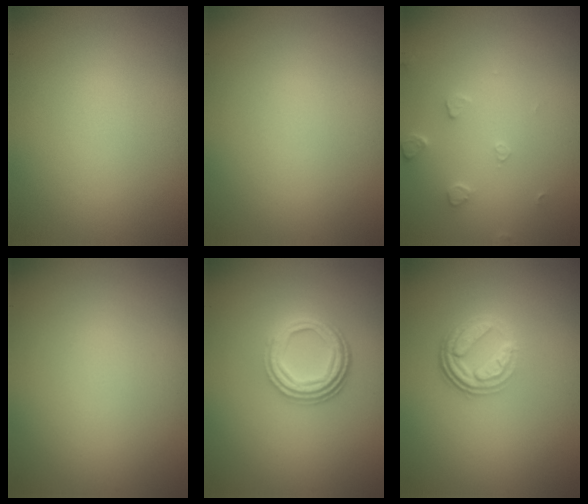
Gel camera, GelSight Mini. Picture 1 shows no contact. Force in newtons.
{"total": 0.0}
{"total": 1.5, "press": 1.5, "slide": 0.3}
{"total": 0.0}
{"total": 4.4, "press": 3.2, "slide": 3.0}
{"total": 3.8, "press": 2.8, "slide": 2.6}